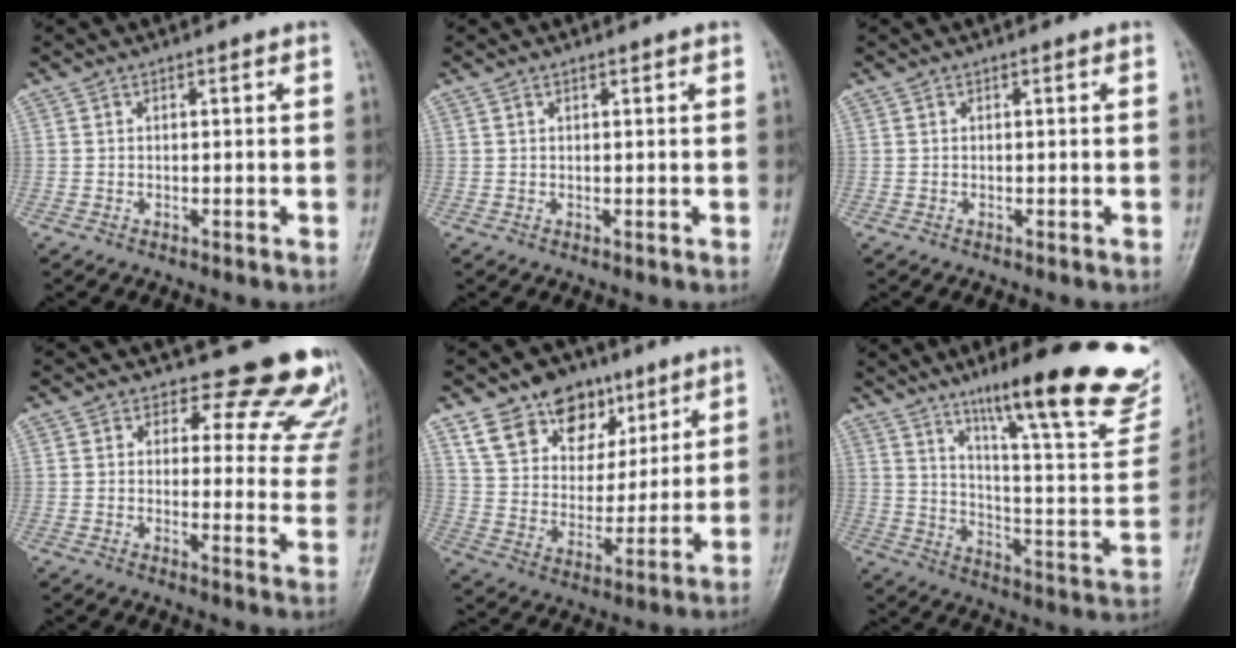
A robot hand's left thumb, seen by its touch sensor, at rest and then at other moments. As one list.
[{"total": 0.5, "force": [0.4, 0.1, 0.3], "torque": [-0.007, 0.001, 0.008]}, {"total": 0.0}, {"total": 16.5, "force": [14.7, 6.6, 3.3], "torque": [0.025, -0.117, 0.141]}, {"total": 15.2, "force": [9.5, 10.2, 6.0], "torque": [-0.054, -0.042, 0.168]}, {"total": 28.3, "force": [19.2, 5.1, 20.2], "torque": [-0.255, -0.084, 0.275]}]